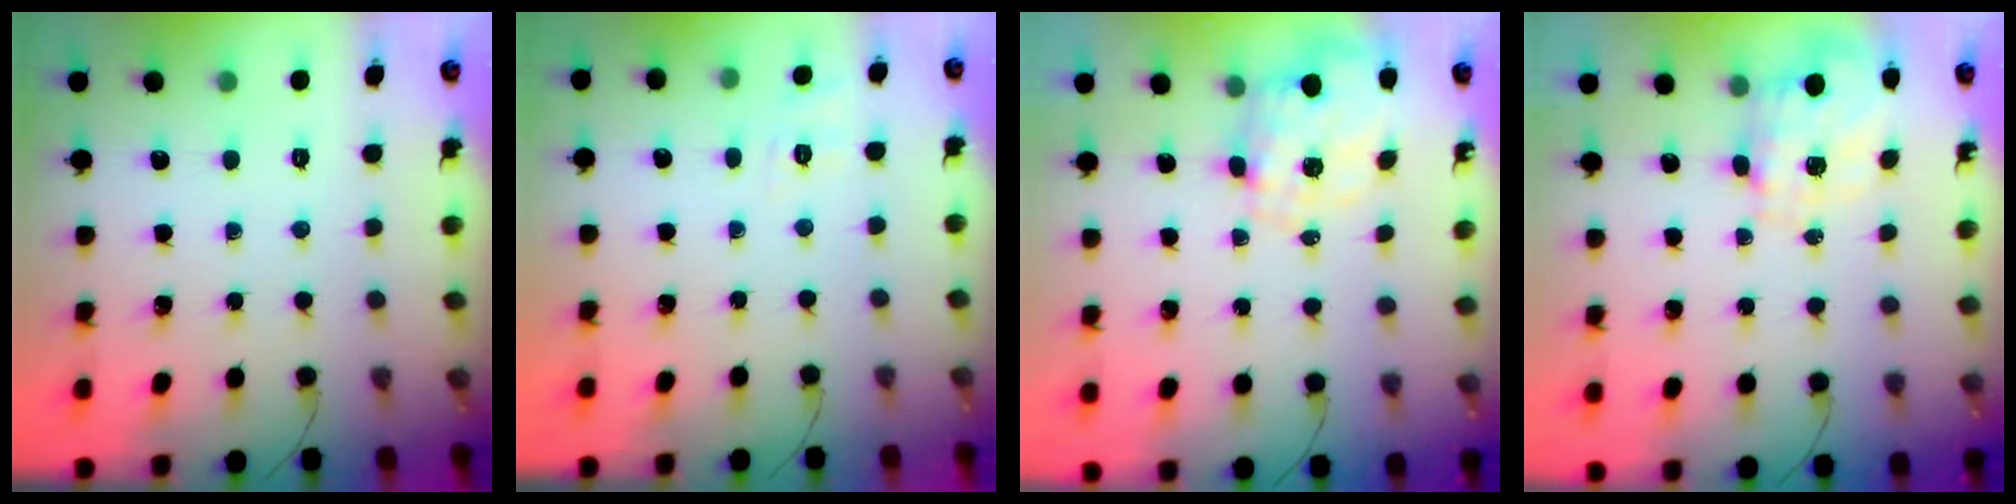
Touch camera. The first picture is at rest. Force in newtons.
{"total": 2.5, "press": 1.0, "slide": 2.3}
{"total": 2.9, "press": 2.7, "slide": 1.1}
{"total": 10.2, "press": 10.2, "slide": 1.0}